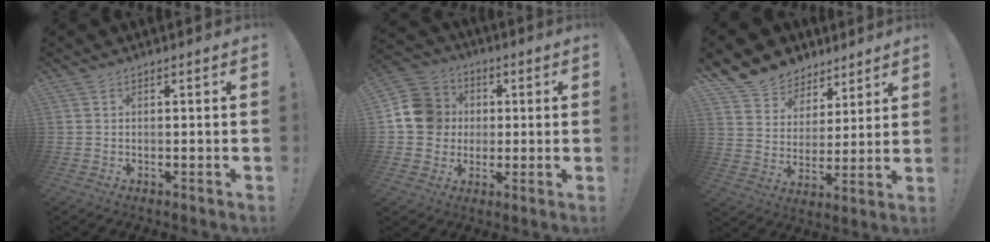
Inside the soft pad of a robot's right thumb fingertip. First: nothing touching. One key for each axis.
{"total": 13.8, "fx": 1.4, "fy": 12.7, "fz": 5.2, "tx": -0.065, "ty": 0.005, "tz": 0.033}
{"total": 11.0, "fx": 8.0, "fy": 7.3, "fz": 1.5, "tx": -0.041, "ty": -0.063, "tz": 0.158}